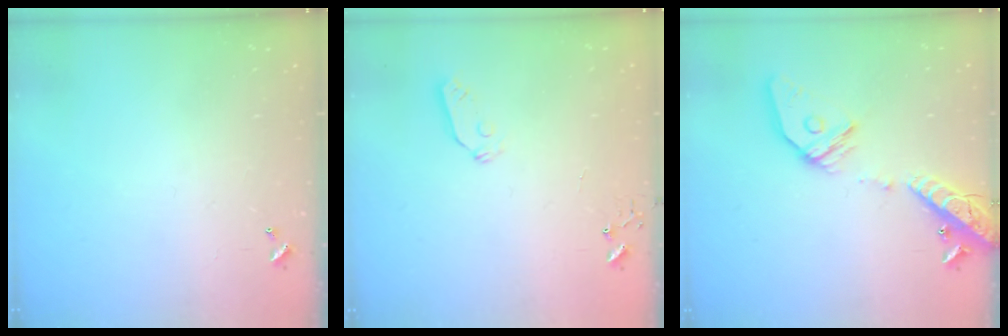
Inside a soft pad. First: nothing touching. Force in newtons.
{"total": 5.0, "press": 4.9, "slide": 0.6}
{"total": 18.3, "press": 17.9, "slide": 3.6}